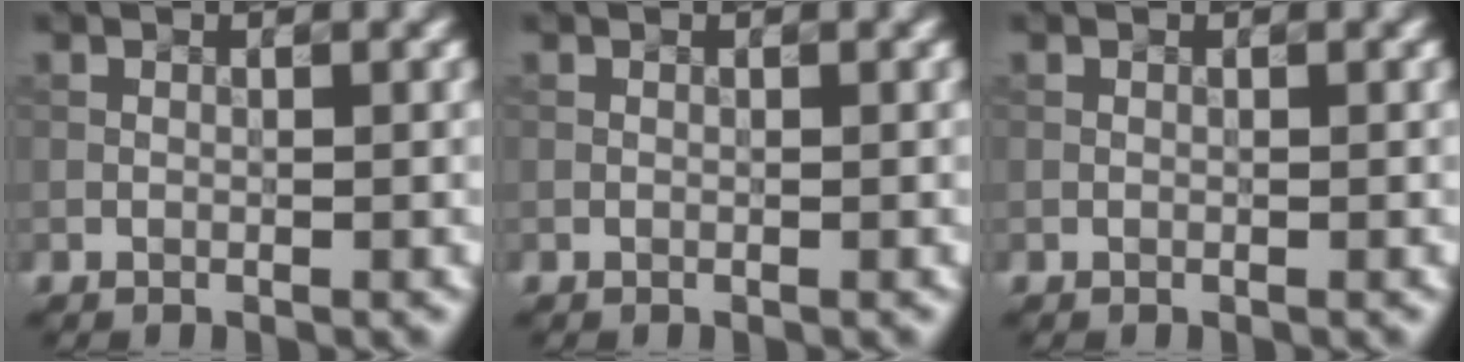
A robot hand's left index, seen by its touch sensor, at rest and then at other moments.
{"total": 0.0}
{"total": 0.0}